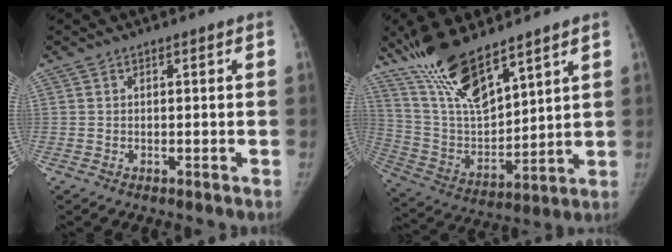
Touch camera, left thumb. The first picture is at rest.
{"total": 16.7, "force": [12.4, 5.0, 9.9], "torque": [-0.164, -0.063, 0.251]}